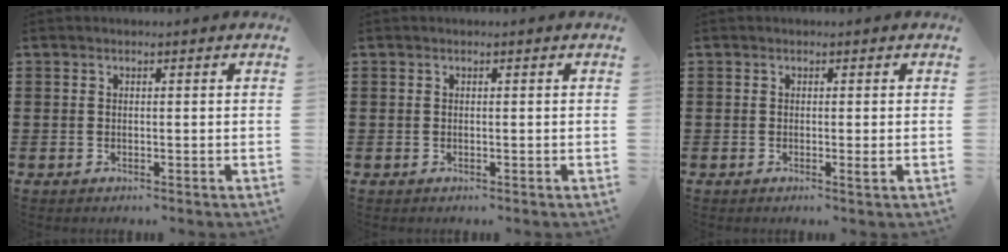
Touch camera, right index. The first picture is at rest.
{"total": 0.0}
{"total": 1.1, "force": [-0.2, -0.1, 1.1], "torque": [-0.019, -0.007, -0.003]}